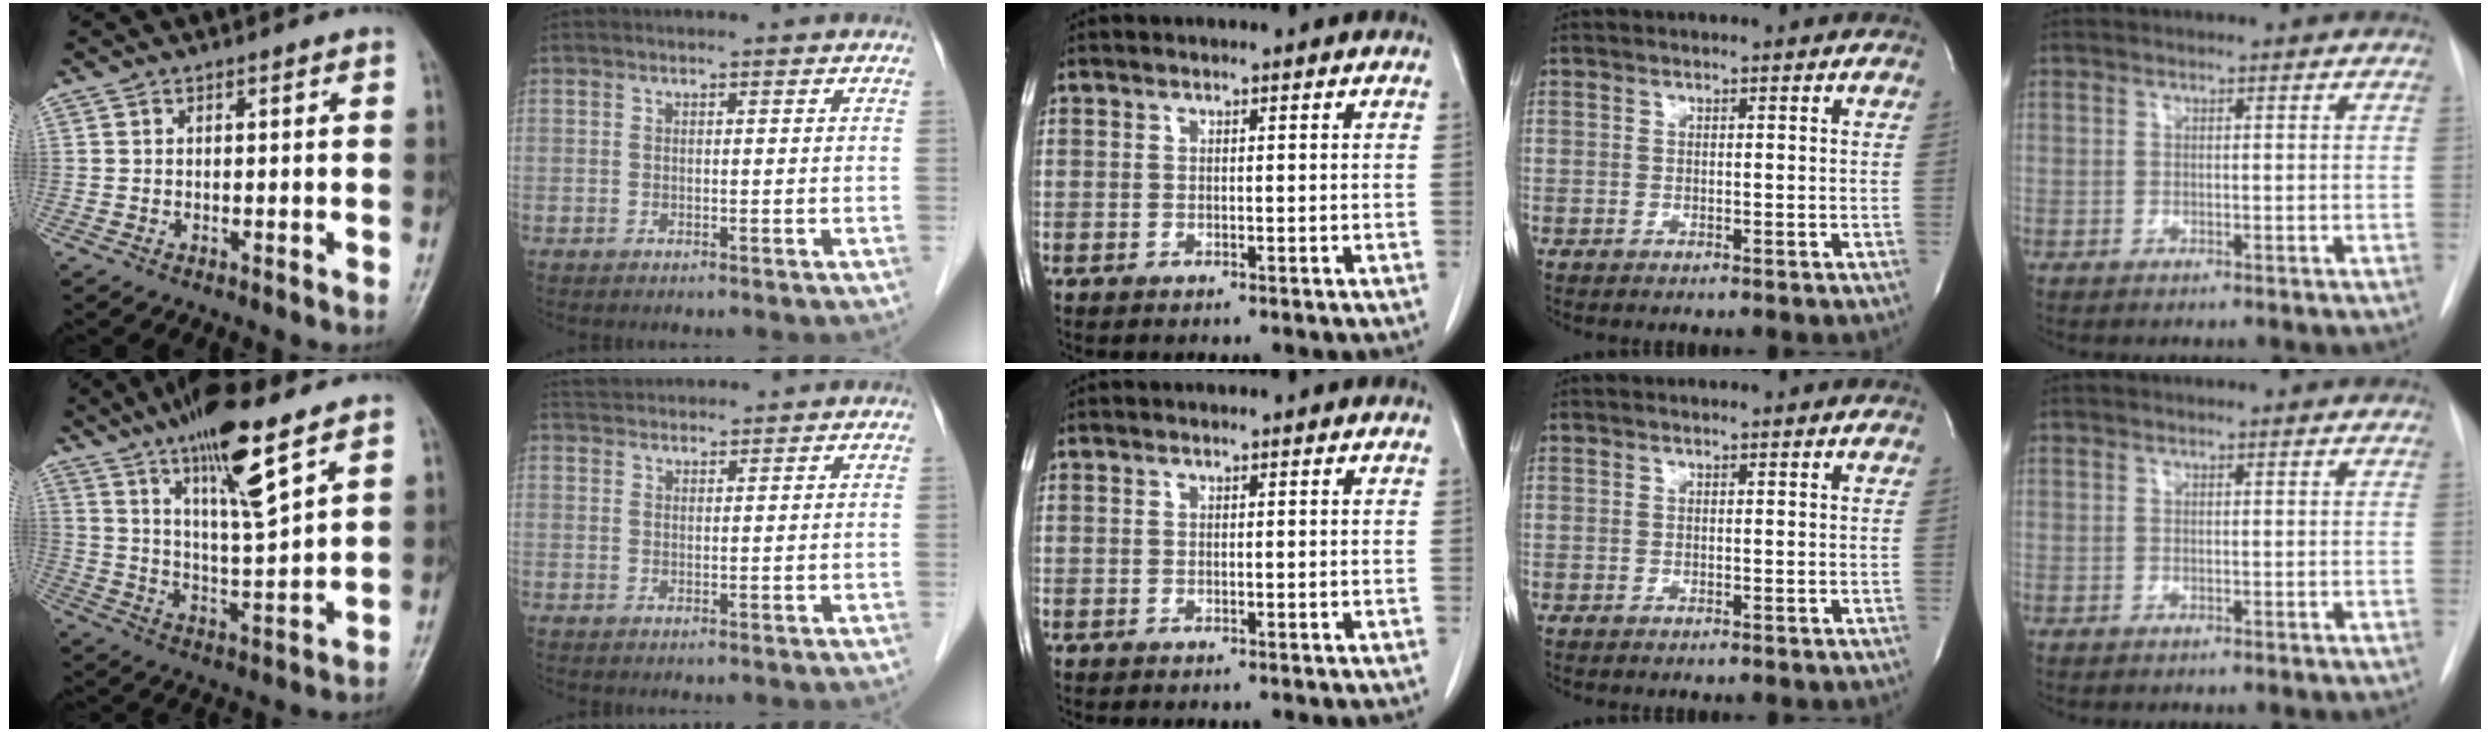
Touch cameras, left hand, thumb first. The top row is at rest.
{"thumb": {"total": 14.7, "force": [9.0, 2.9, 11.3], "torque": [-0.186, -0.047, 0.161]}, "index": {"total": 5.4, "force": [5.2, 0.9, 1.0], "torque": [-0.018, 0.040, 0.085]}}